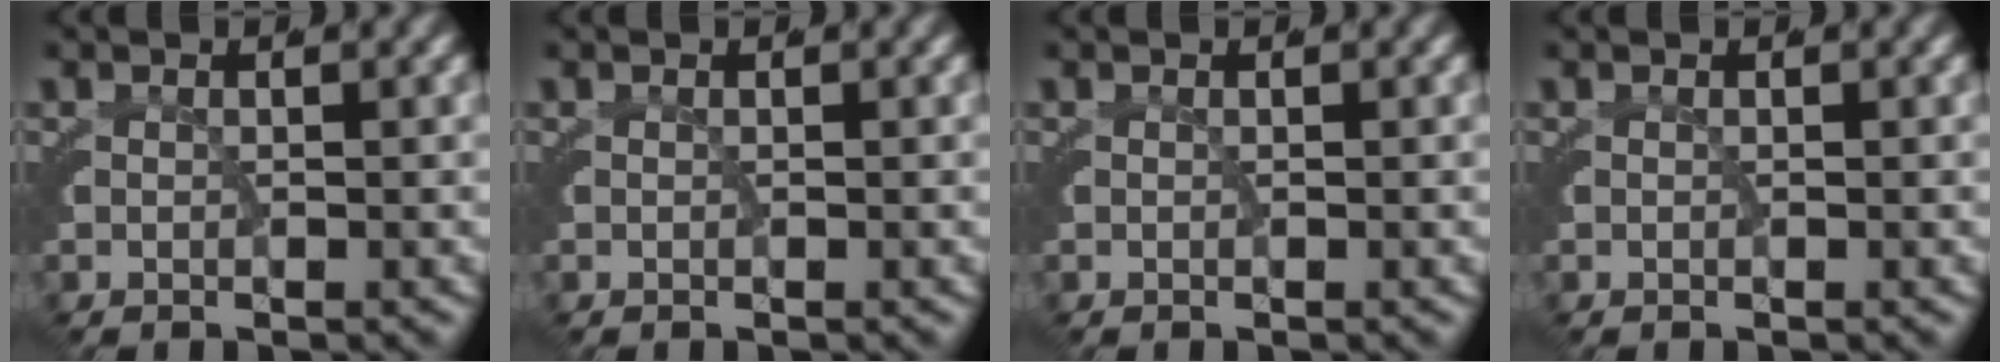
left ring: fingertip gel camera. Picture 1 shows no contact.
{"total": 0.0}
{"total": 0.0}
{"total": 0.0}